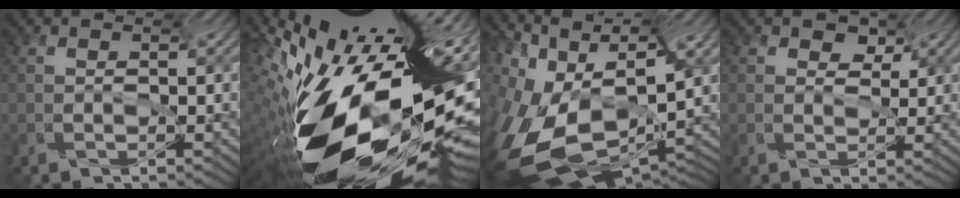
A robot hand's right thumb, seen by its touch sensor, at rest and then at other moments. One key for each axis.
{"total": 17.1, "fx": -5.4, "fy": 7.4, "fz": 14.5, "tx": -0.243, "ty": -0.050, "tz": -0.088}
{"total": 14.3, "fx": -6.0, "fy": 7.5, "fz": 10.6, "tx": -0.242, "ty": -0.025, "tz": -0.086}
{"total": 2.2, "fx": 0.4, "fy": 1.7, "fz": 1.3, "tx": -0.029, "ty": 0.005, "tz": 0.008}